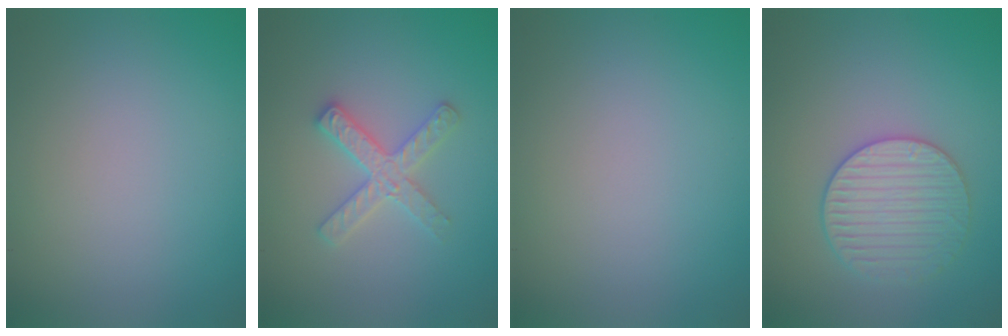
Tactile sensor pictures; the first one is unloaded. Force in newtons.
{"total": 3.2, "press": 3.1, "slide": 0.4}
{"total": 0.0}
{"total": 3.6, "press": 3.5, "slide": 0.8}